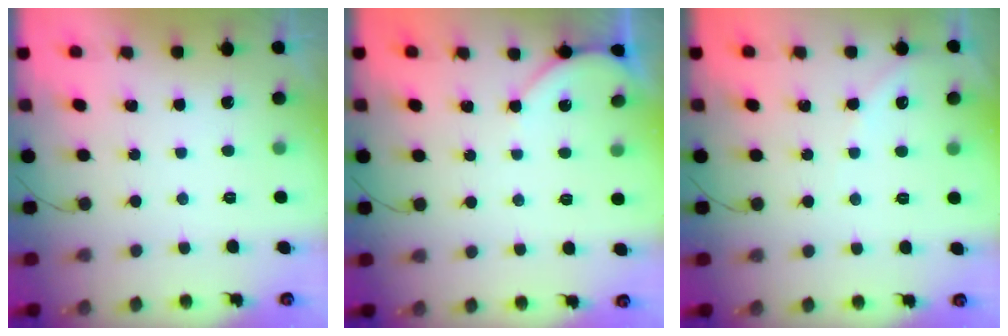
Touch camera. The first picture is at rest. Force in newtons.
{"total": 4.4, "press": 4.4, "slide": 0.6}
{"total": 2.2, "press": 2.2, "slide": 0.4}